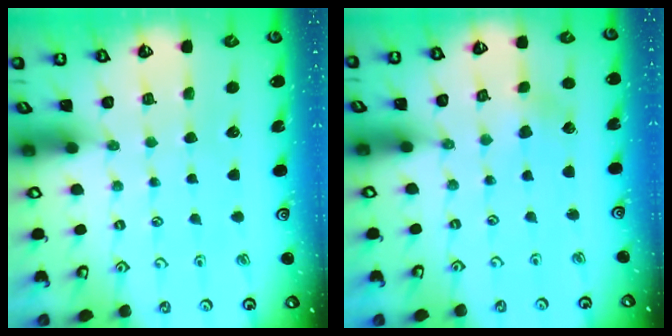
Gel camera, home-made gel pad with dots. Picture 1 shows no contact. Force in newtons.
{"total": 2.1, "press": 2.1, "slide": 0.3}